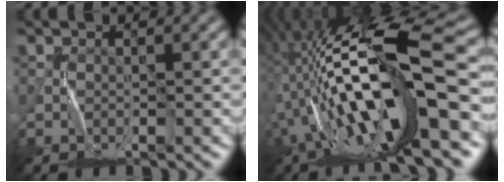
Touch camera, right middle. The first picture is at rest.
{"total": 17.1, "force": [-3.0, 4.8, 16.2], "torque": [-0.305, 0.004, -0.053]}